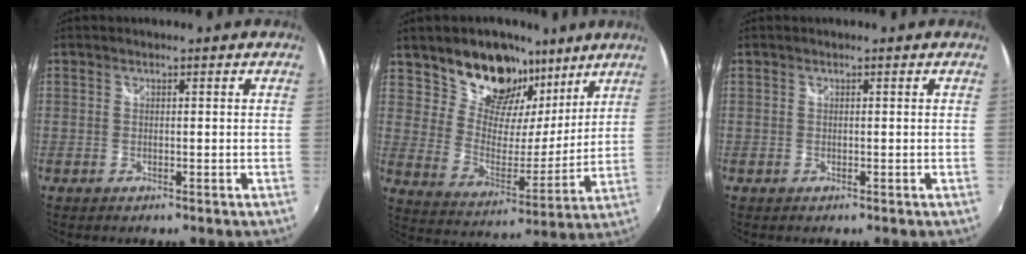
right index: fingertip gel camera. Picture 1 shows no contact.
{"total": 16.9, "force": [11.2, 10.2, 7.3], "torque": [-0.135, 0.007, 0.198]}
{"total": 0.0}